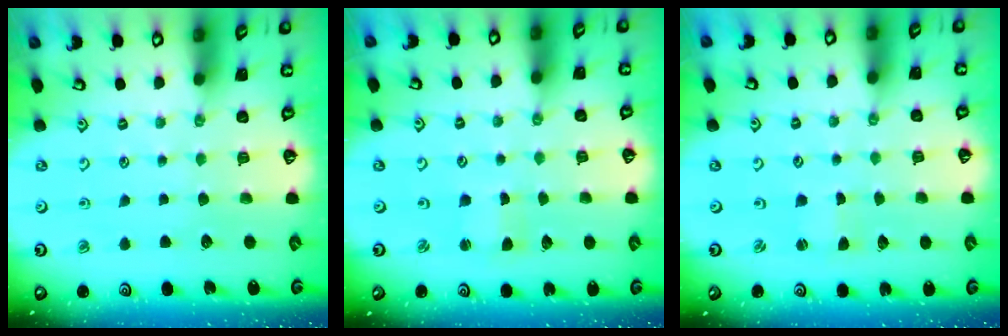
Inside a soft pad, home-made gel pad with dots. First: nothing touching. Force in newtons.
{"total": 1.1, "press": 1.0, "slide": 0.2}
{"total": 0.0}